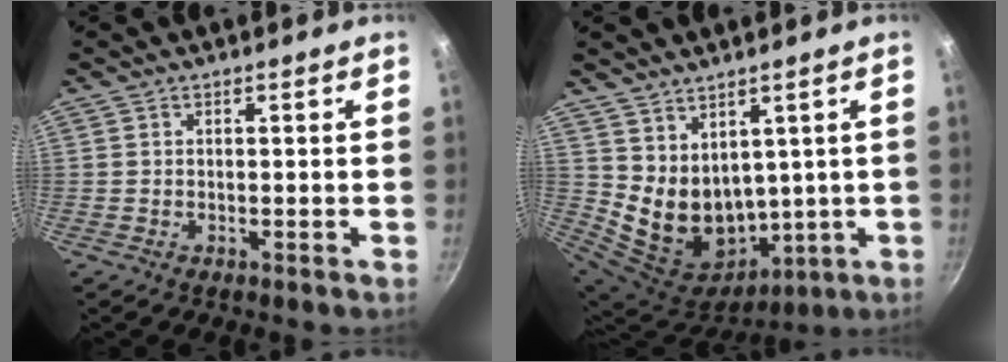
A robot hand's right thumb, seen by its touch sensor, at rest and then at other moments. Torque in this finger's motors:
{"motor_torque": [-0.42, 0.74, 0.80, 0.86, 0.40]}